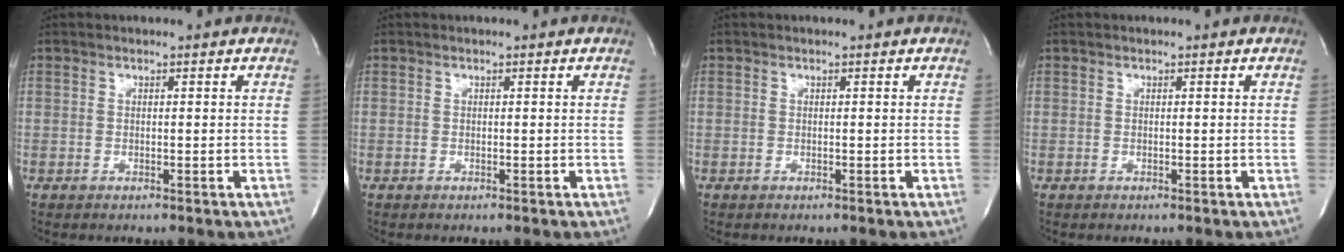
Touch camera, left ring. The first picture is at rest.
{"total": 0.0}
{"total": 0.0}
{"total": 0.0}